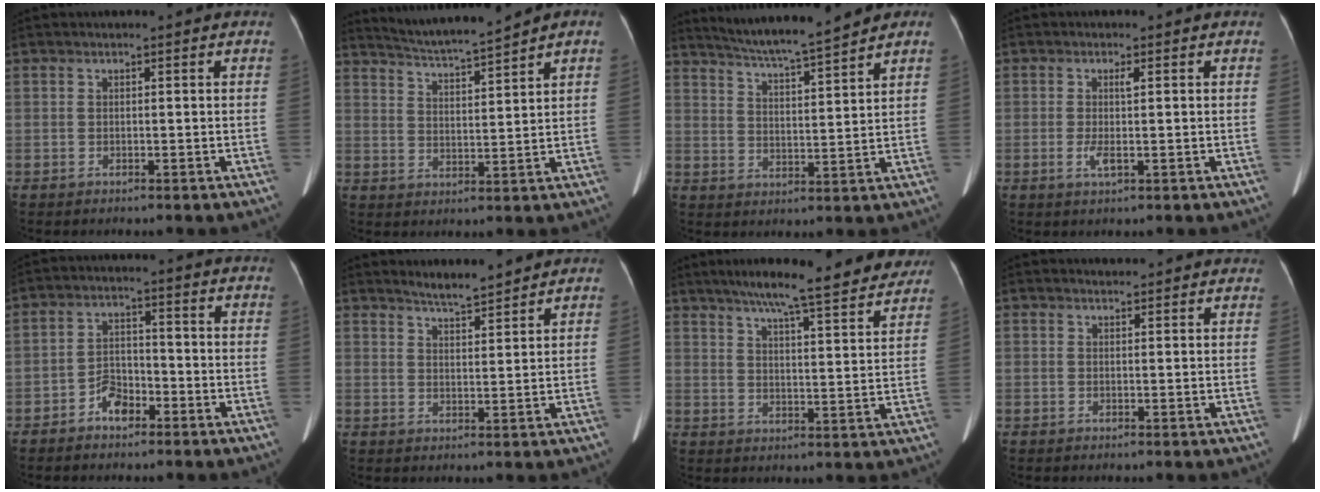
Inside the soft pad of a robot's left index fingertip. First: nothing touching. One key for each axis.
{"total": 7.6, "fx": 7.0, "fy": -1.3, "fz": 2.5, "tx": -0.052, "ty": 0.005, "tz": 0.129}
{"total": 10.7, "fx": 9.7, "fy": -0.9, "fz": 4.3, "tx": -0.077, "ty": 0.006, "tz": 0.158}
{"total": 2.8, "fx": -0.2, "fy": 0.5, "fz": 2.8, "tx": -0.058, "ty": -0.002, "tz": -0.003}
{"total": 4.5, "fx": -2.8, "fy": 2.6, "fz": 2.5, "tx": -0.047, "ty": 0.014, "tz": -0.050}
{"total": 4.8, "fx": 4.6, "fy": 0.3, "fz": 1.5, "tx": -0.031, "ty": 0.005, "tz": 0.079}
{"total": 19.6, "fx": 16.9, "fy": 1.9, "fz": 9.8, "tx": -0.143, "ty": 0.009, "tz": 0.223}
{"total": 3.6, "fx": 3.4, "fy": 0.8, "fz": 0.5, "tx": -0.010, "ty": 0.016, "tz": 0.036}